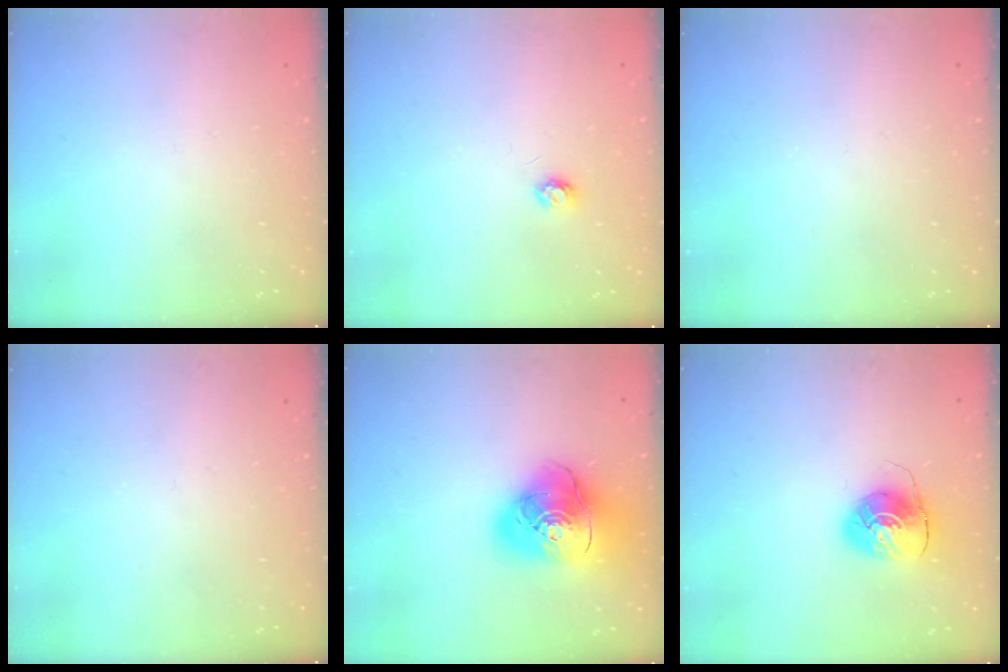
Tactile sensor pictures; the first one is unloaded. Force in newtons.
{"total": 3.4, "press": 3.4, "slide": 0.3}
{"total": 0.0}
{"total": 0.0}
{"total": 19.4, "press": 19.2, "slide": 2.5}
{"total": 8.5, "press": 8.5, "slide": 0.1}